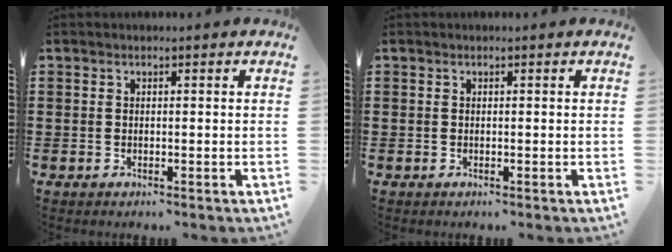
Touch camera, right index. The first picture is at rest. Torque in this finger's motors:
{"motor_torque": [0.00, 0.00, 0.00, 0.00]}